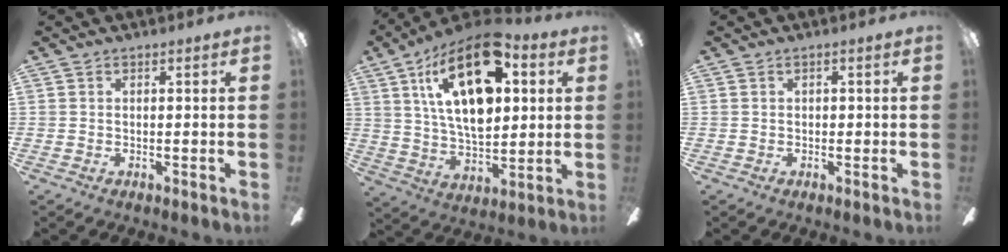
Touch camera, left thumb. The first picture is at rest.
{"total": 23.0, "force": [9.8, 11.6, 17.3], "torque": [-0.311, -0.038, 0.155]}
{"total": 0.5, "force": [-0.1, 0.4, 0.4], "torque": [-0.007, 0.003, -0.003]}